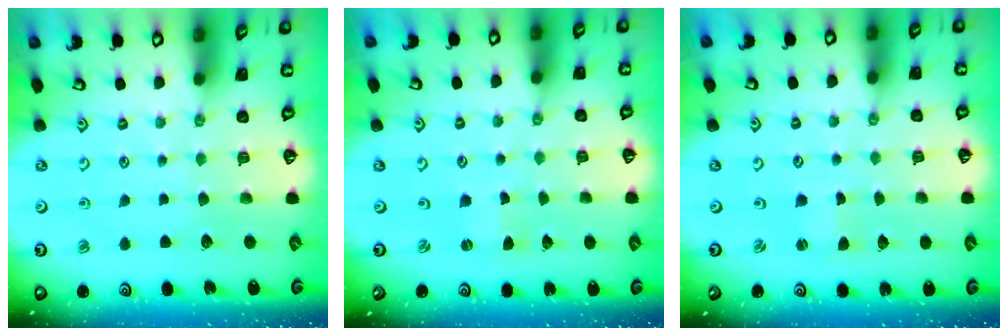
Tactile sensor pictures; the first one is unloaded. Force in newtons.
{"total": 0.0}
{"total": 0.0}